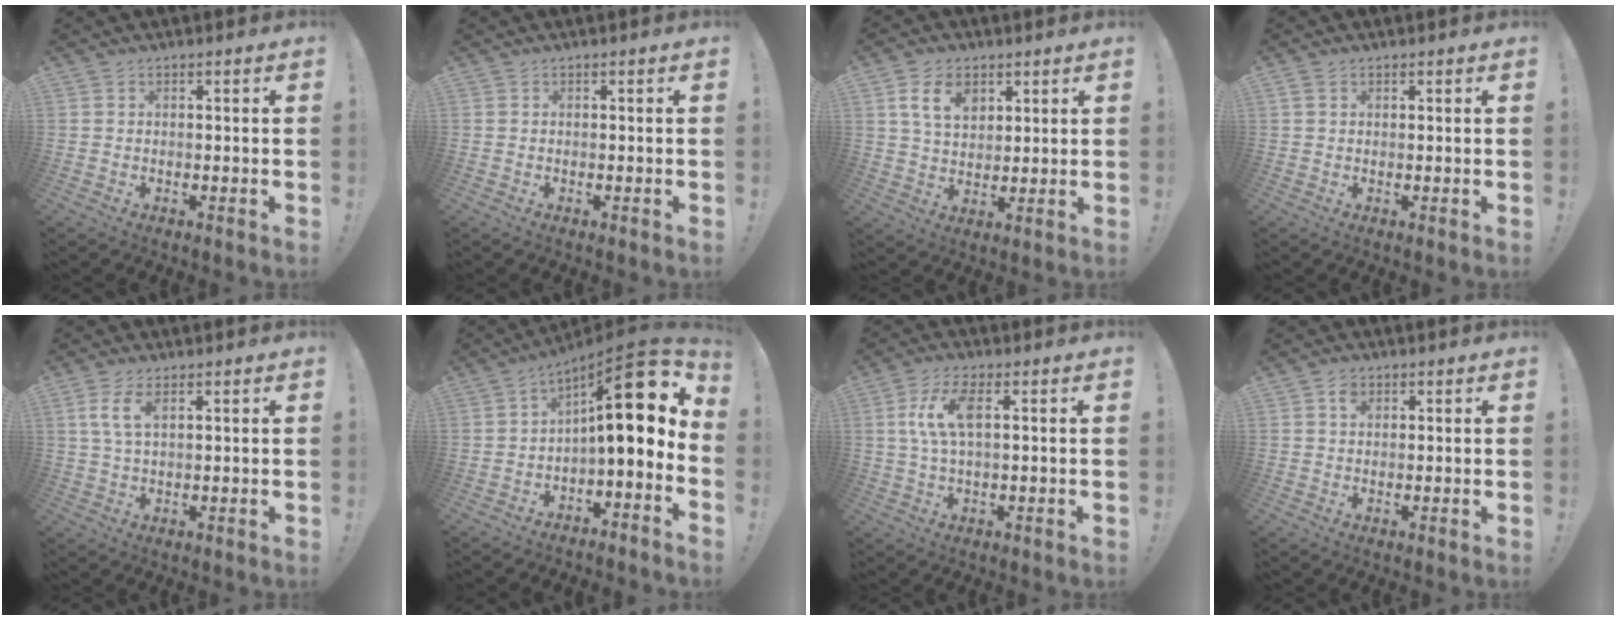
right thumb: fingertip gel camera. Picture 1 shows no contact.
{"total": 0.0}
{"total": 10.0, "force": [4.9, 6.7, 5.6], "torque": [-0.087, -0.009, 0.092]}
{"total": 1.9, "force": [1.1, 1.2, 0.8], "torque": [-0.018, 0.004, 0.022]}
{"total": 6.0, "force": [2.5, 2.6, 4.8], "torque": [-0.081, -0.001, 0.045]}
{"total": 17.9, "force": [4.6, 5.5, 16.5], "torque": [-0.242, -0.027, 0.074]}
{"total": 9.3, "force": [1.8, 3.7, 8.4], "torque": [-0.161, 0.000, 0.031]}
{"total": 2.7, "force": [1.2, 2.1, 1.3], "torque": [-0.006, -0.006, 0.018]}